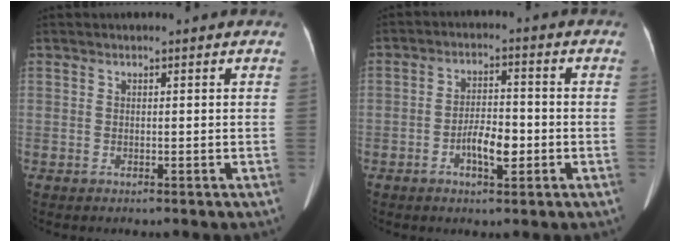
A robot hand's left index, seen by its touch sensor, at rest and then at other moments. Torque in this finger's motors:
{"motor_torque": [0.03, 0.01, 0.09, 0.08]}